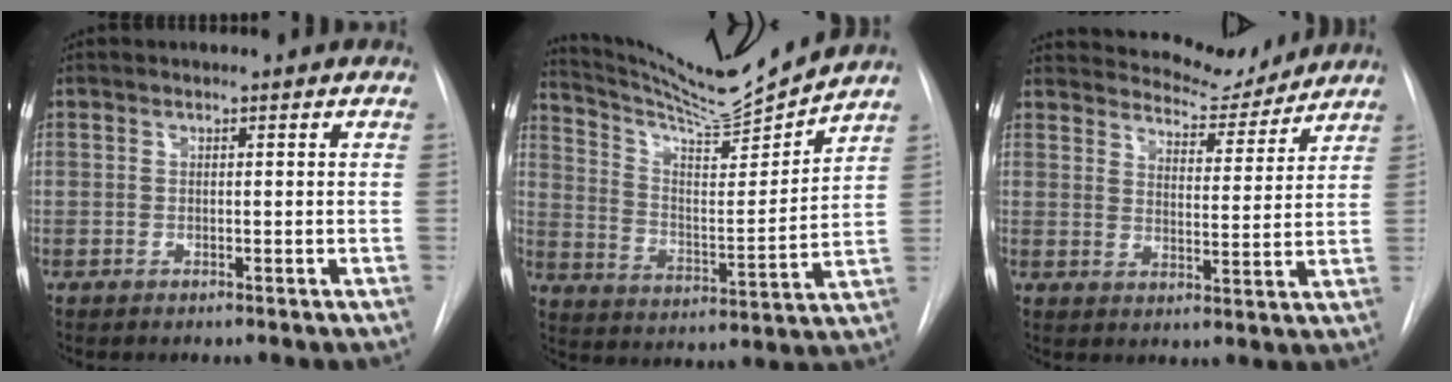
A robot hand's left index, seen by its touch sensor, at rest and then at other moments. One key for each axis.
{"total": 14.0, "fx": 13.5, "fy": -1.5, "fz": 3.5, "tx": -0.072, "ty": -0.038, "tz": 0.226}
{"total": 9.1, "fx": 8.8, "fy": 2.2, "fz": 1.2, "tx": -0.015, "ty": -0.014, "tz": 0.122}